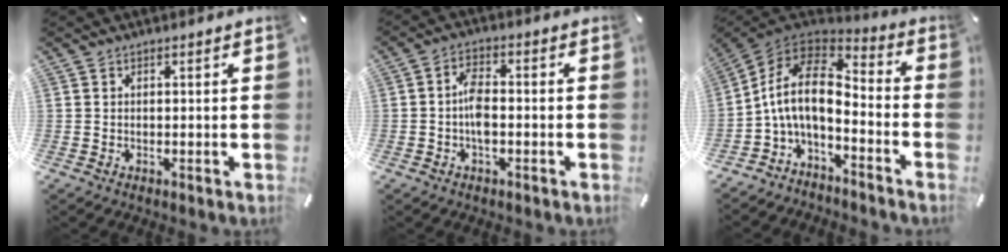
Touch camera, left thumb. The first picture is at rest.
{"total": 5.3, "force": [-1.2, 2.5, 4.5], "torque": [-0.084, 0.011, -0.021]}
{"total": 11.9, "force": [-1.7, 6.2, 10.0], "torque": [-0.212, -0.002, -0.034]}